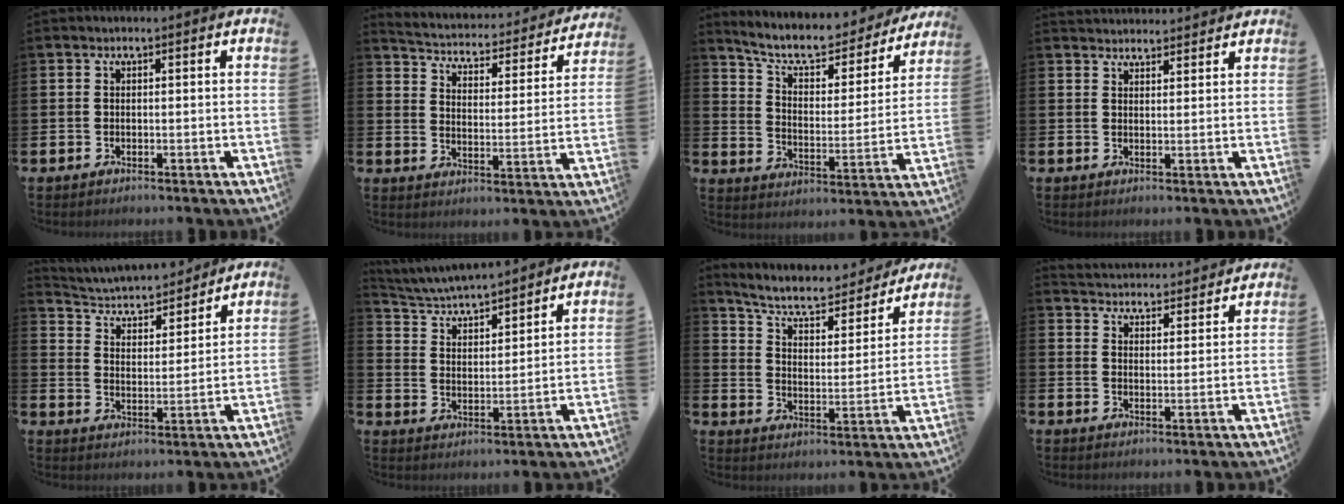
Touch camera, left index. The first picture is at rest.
{"total": 4.0, "force": [3.7, 1.2, 1.0], "torque": [-0.046, -0.034, 0.053]}
{"total": 8.6, "force": [7.7, 2.4, 3.0], "torque": [-0.084, -0.054, 0.128]}
{"total": 2.7, "force": [2.6, 0.5, -0.1], "torque": [-0.002, -0.012, 0.048]}
{"total": 4.8, "force": [4.5, 1.4, 0.9], "torque": [-0.050, -0.040, 0.071]}
{"total": 5.0, "force": [4.9, 0.4, 0.8], "torque": [-0.043, -0.041, 0.083]}
{"total": 7.4, "force": [6.6, 2.0, 2.6], "torque": [-0.081, -0.046, 0.109]}
{"total": 4.6, "force": [4.6, 0.4, -0.2], "torque": [-0.012, -0.040, 0.080]}